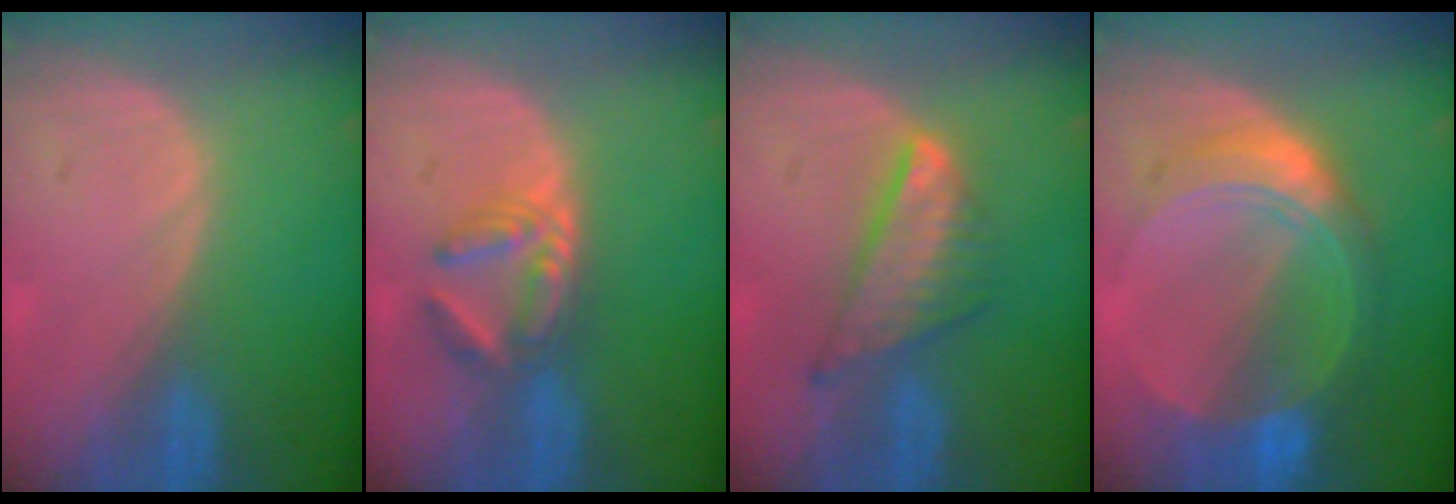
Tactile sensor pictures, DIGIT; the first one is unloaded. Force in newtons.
{"total": 5.7, "press": 5.1, "slide": 2.7}
{"total": 7.5, "press": 6.5, "slide": 3.7}
{"total": 8.7, "press": 8.7, "slide": 0.6}